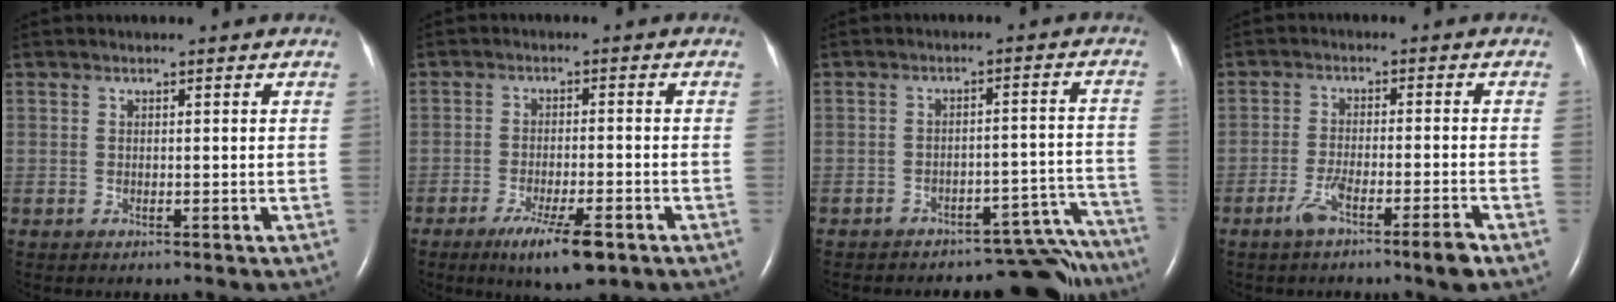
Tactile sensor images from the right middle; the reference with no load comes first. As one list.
[{"total": 7.7, "force": [-4.6, 1.1, 6.1], "torque": [-0.108, -0.016, -0.071]}, {"total": 12.2, "force": [-11.9, 2.7, 1.0], "torque": [0.028, 0.052, -0.146]}, {"total": 6.0, "force": [-3.8, 0.0, 4.6], "torque": [-0.086, -0.009, -0.071]}]